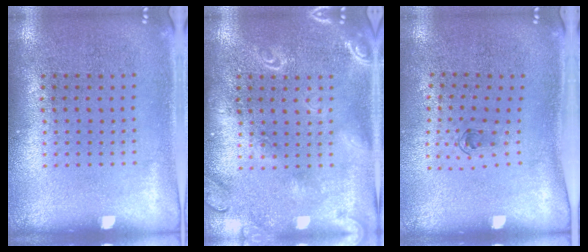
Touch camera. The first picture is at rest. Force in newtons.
{"total": 1.9, "press": 1.9, "slide": 0.2}
{"total": 0.7, "press": 0.4, "slide": 0.6}